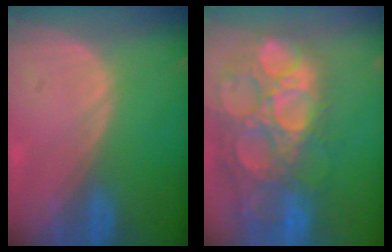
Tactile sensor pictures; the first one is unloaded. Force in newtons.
{"total": 15.7, "press": 13.0, "slide": 8.9}